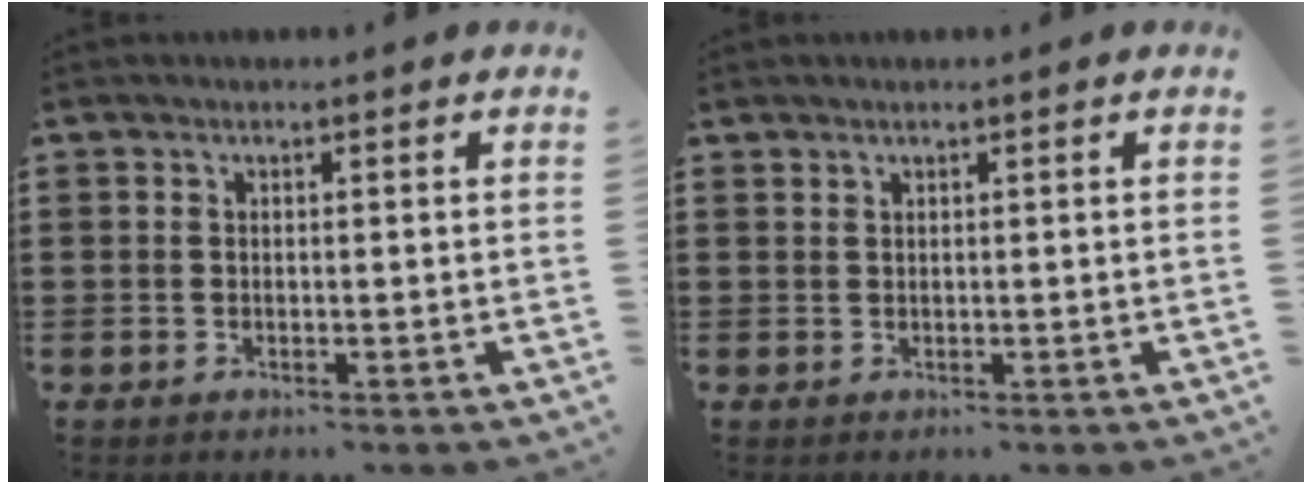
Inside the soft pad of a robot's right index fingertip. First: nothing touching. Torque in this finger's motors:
{"motor_torque": [0.21, 0.27, -0.22, -0.04]}